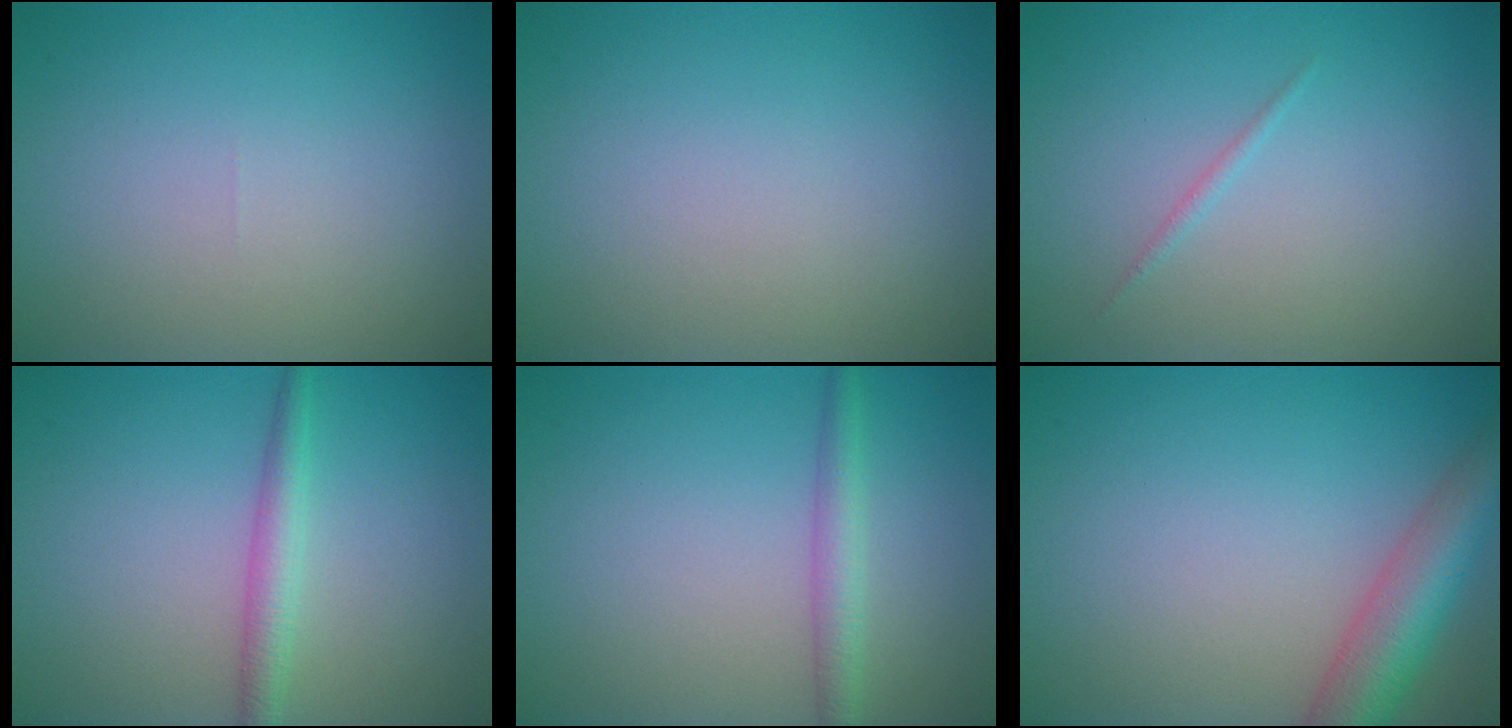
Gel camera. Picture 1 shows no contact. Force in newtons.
{"total": 0.0}
{"total": 0.6, "press": 0.6, "slide": 0.0}
{"total": 2.3, "press": 2.3, "slide": 0.1}
{"total": 2.3, "press": 2.3, "slide": 0.1}
{"total": 5.8, "press": 5.8, "slide": 0.3}